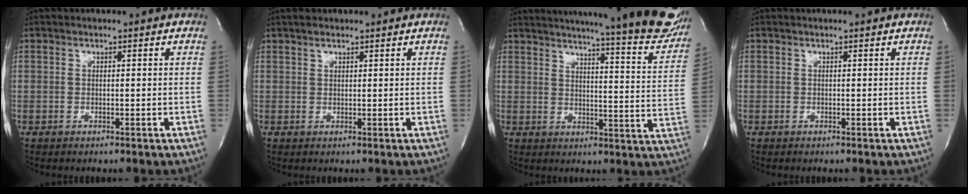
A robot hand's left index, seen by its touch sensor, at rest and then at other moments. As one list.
[{"total": 1.5, "force": [1.2, 0.5, 0.7], "torque": [-0.016, 0.001, 0.021]}, {"total": 26.3, "force": [22.7, 2.6, 13.0], "torque": [-0.186, -0.068, 0.265]}, {"total": 0.0}]